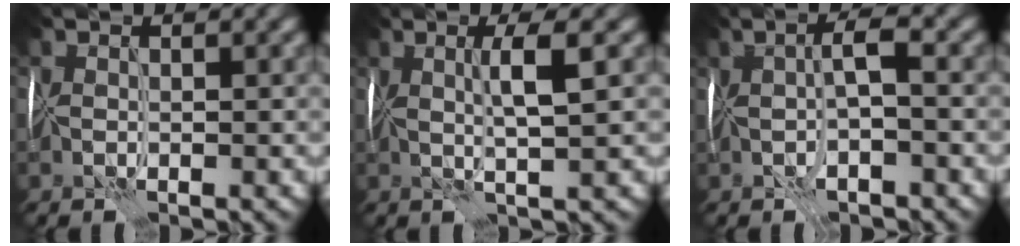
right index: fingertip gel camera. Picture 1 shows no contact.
{"total": 2.8, "force": [1.0, -0.2, 2.6], "torque": [-0.047, 0.002, 0.017]}
{"total": 2.7, "force": [0.3, 0.6, 2.7], "torque": [-0.053, 0.006, 0.002]}